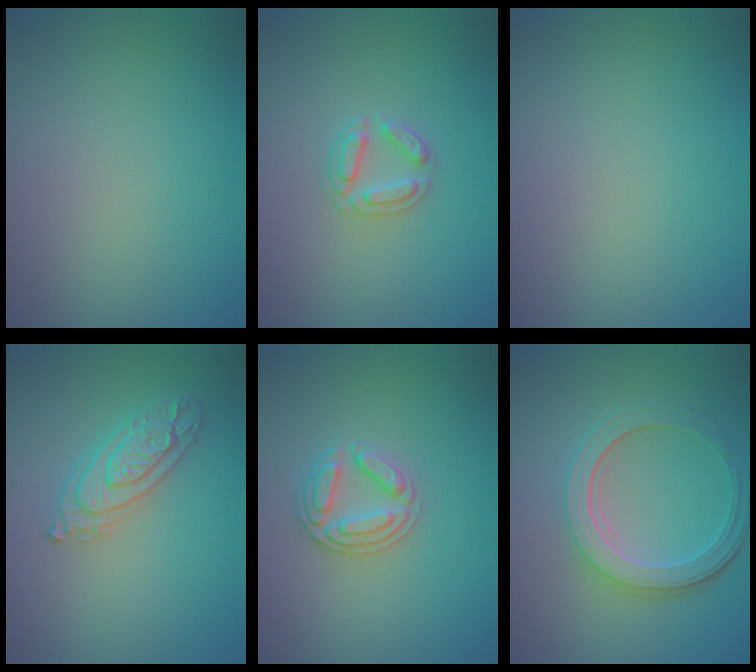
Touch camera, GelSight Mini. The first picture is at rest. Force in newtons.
{"total": 2.2, "press": 2.2, "slide": 0.3}
{"total": 0.0}
{"total": 3.0, "press": 2.9, "slide": 0.7}
{"total": 2.7, "press": 2.7, "slide": 0.6}
{"total": 5.1, "press": 3.8, "slide": 3.4}